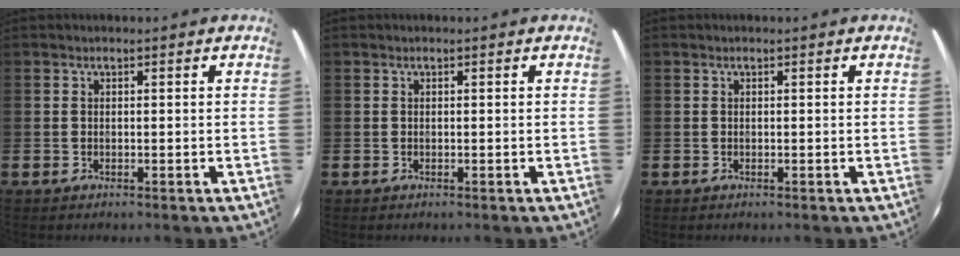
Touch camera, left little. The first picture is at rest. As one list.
[{"total": 0.0}, {"total": 0.0}]